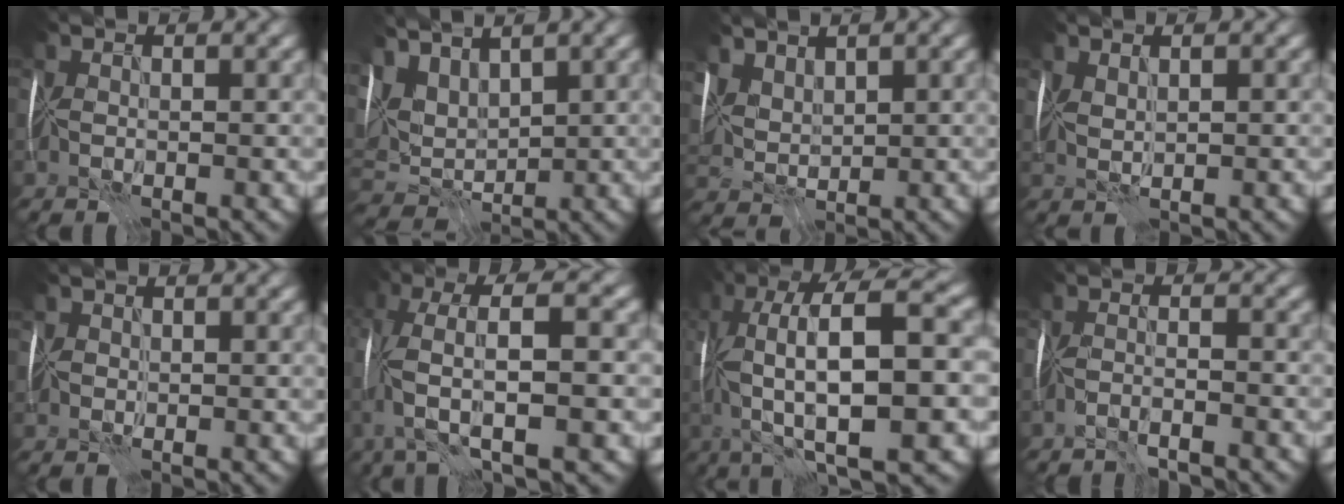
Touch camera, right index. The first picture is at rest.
{"total": 7.3, "force": [5.0, 3.6, 4.0], "torque": [-0.106, 0.026, 0.091]}
{"total": 5.1, "force": [3.7, 2.5, 2.4], "torque": [-0.066, 0.011, 0.081]}
{"total": 0.8, "force": [0.7, -0.4, 0.2], "torque": [-0.008, 0.000, 0.020]}
{"total": 1.3, "force": [0.8, 1.0, 0.3], "torque": [0.002, 0.014, 0.004]}
{"total": 7.7, "force": [-0.4, 1.7, 7.5], "torque": [-0.144, 0.024, -0.012]}
{"total": 12.1, "force": [0.4, 3.1, 11.7], "torque": [-0.209, 0.023, 0.006]}
{"total": 2.6, "force": [-2.4, -0.7, 0.4], "torque": [-0.005, 0.005, -0.045]}